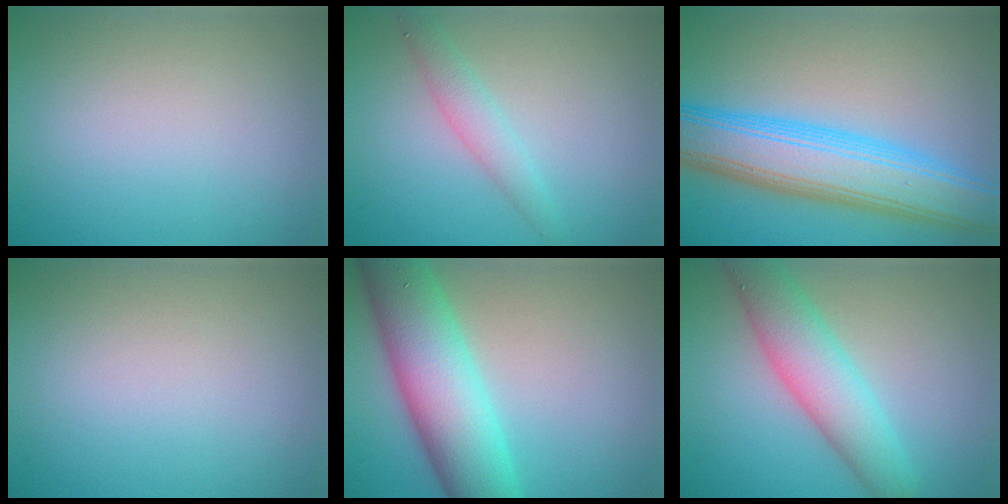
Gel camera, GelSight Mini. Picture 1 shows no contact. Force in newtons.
{"total": 2.5, "press": 2.5, "slide": 0.1}
{"total": 9.5, "press": 9.5, "slide": 0.2}
{"total": 0.0}
{"total": 9.4, "press": 9.4, "slide": 0.7}
{"total": 5.5, "press": 5.5, "slide": 0.4}